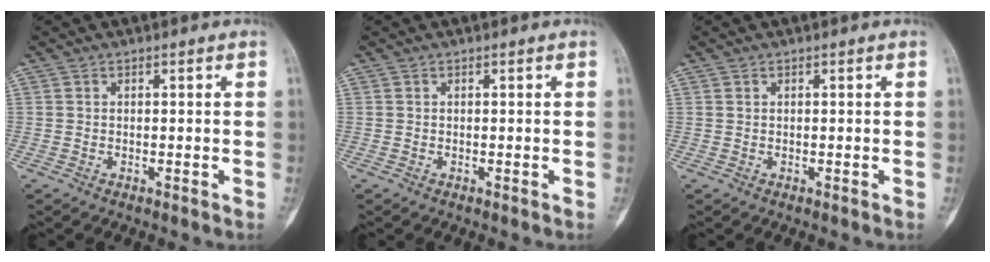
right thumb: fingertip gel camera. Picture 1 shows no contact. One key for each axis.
{"total": 0.0}
{"total": 0.0}